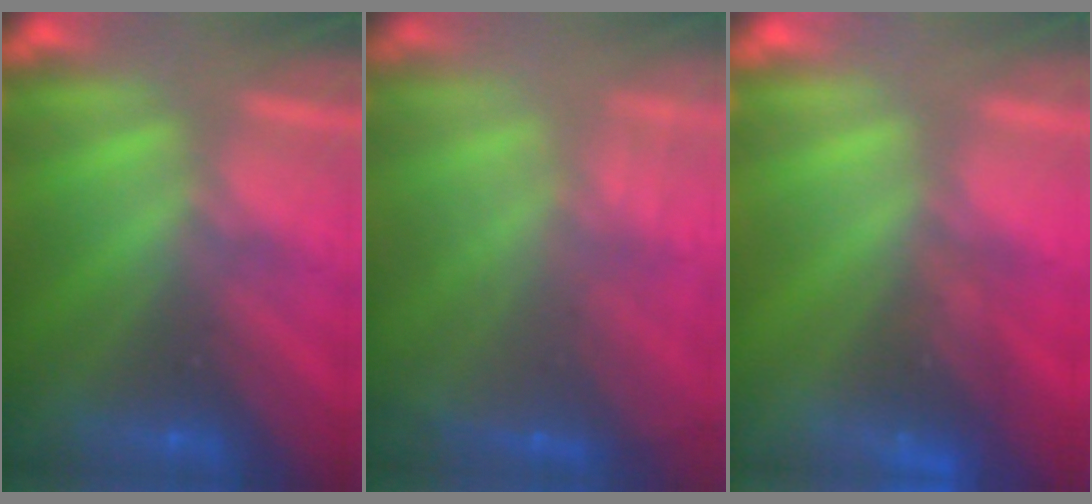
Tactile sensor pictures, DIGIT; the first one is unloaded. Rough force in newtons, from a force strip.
{"total": 7.4}
{"total": 2.6}